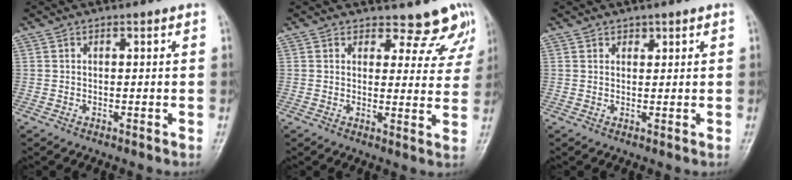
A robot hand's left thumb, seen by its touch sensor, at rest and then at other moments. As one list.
[{"total": 8.2, "force": [7.4, 3.7, 0.3], "torque": [0.044, -0.051, 0.065]}, {"total": 1.2, "force": [0.9, 0.8, 0.1], "torque": [0.013, -0.005, 0.009]}]